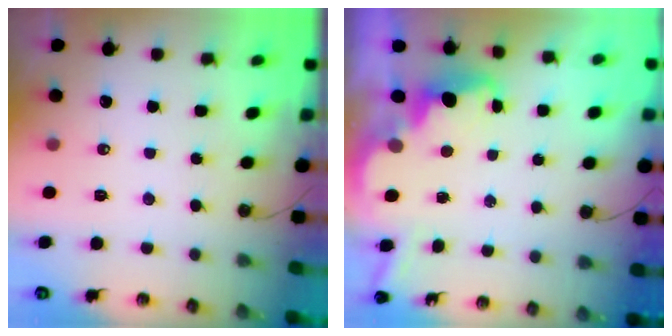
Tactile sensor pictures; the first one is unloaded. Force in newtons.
{"total": 3.8, "press": 3.8, "slide": 0.7}